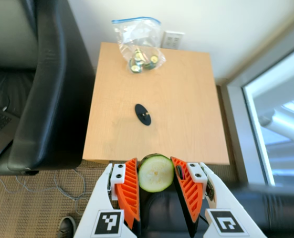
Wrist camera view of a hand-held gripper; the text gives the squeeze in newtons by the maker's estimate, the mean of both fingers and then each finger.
{"total": 10.2, "left": 10.4, "right": 10.0}